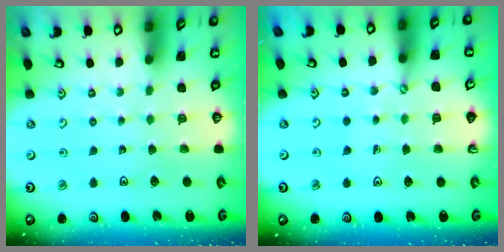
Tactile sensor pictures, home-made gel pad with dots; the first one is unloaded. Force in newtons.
{"total": 1.9, "press": 1.9, "slide": 0.1}